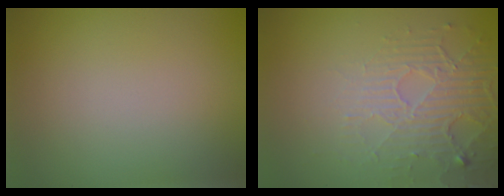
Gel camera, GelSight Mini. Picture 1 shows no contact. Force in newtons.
{"total": 5.4, "press": 3.4, "slide": 4.2}